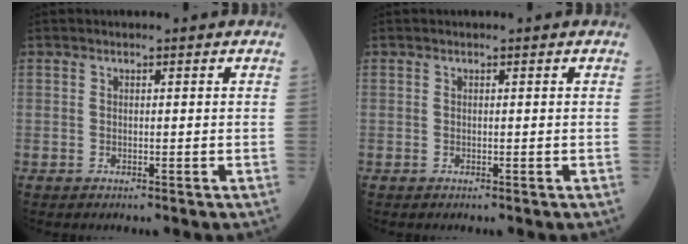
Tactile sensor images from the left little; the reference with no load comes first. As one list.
[{"total": 0.0}]